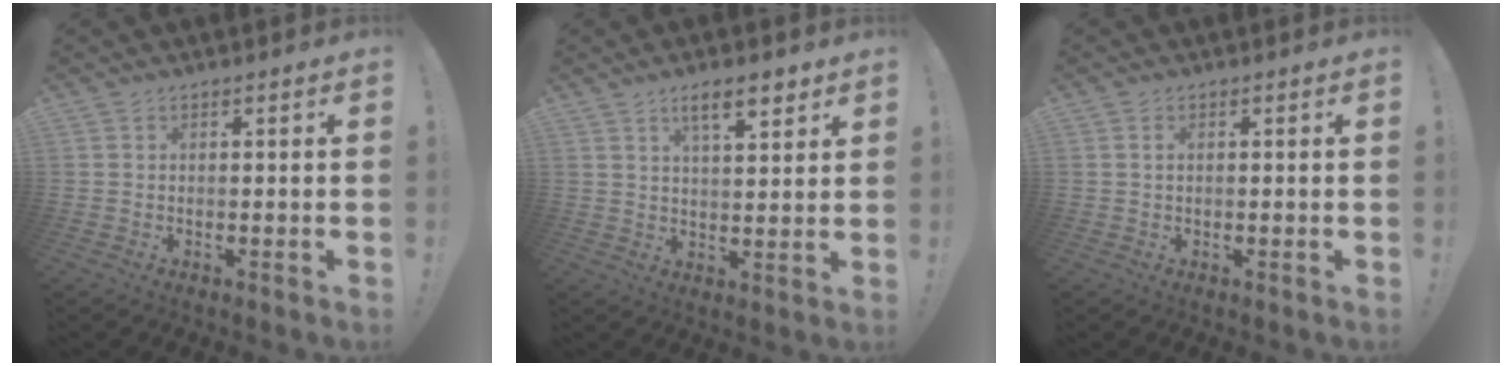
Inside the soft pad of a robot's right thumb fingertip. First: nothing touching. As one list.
[{"total": 8.2, "force": [5.0, 2.5, 6.0], "torque": [-0.084, -0.023, 0.081]}, {"total": 1.1, "force": [0.3, 0.6, 0.8], "torque": [-0.010, 0.000, 0.004]}]